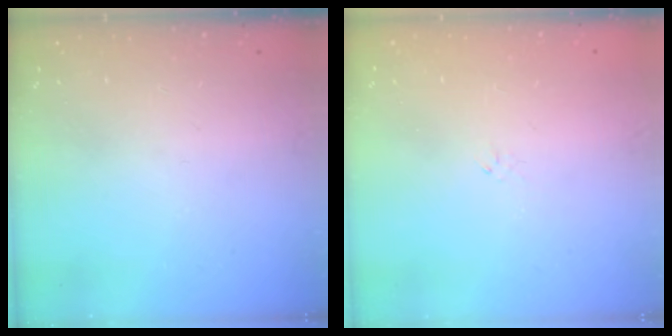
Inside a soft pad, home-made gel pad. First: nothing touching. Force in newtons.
{"total": 1.2, "press": 1.2, "slide": 0.4}